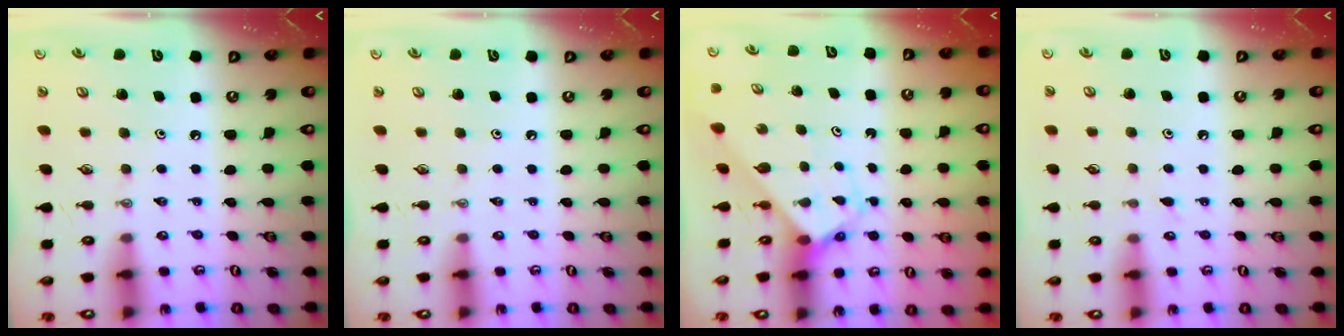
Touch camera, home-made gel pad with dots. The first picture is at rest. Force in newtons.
{"total": 0.0}
{"total": 2.9, "press": 2.9, "slide": 0.1}
{"total": 5.2, "press": 5.2, "slide": 0.5}